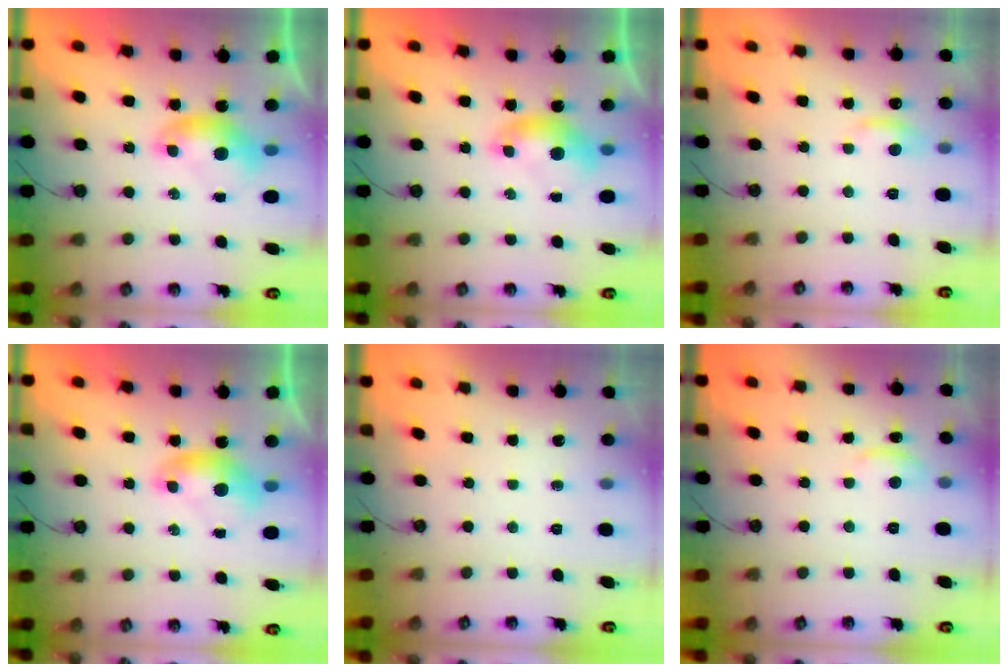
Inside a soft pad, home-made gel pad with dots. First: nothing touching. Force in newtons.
{"total": 0.0}
{"total": 0.6, "press": 0.2, "slide": 0.6}
{"total": 0.0}
{"total": 0.0}
{"total": 1.5, "press": 1.3, "slide": 0.6}